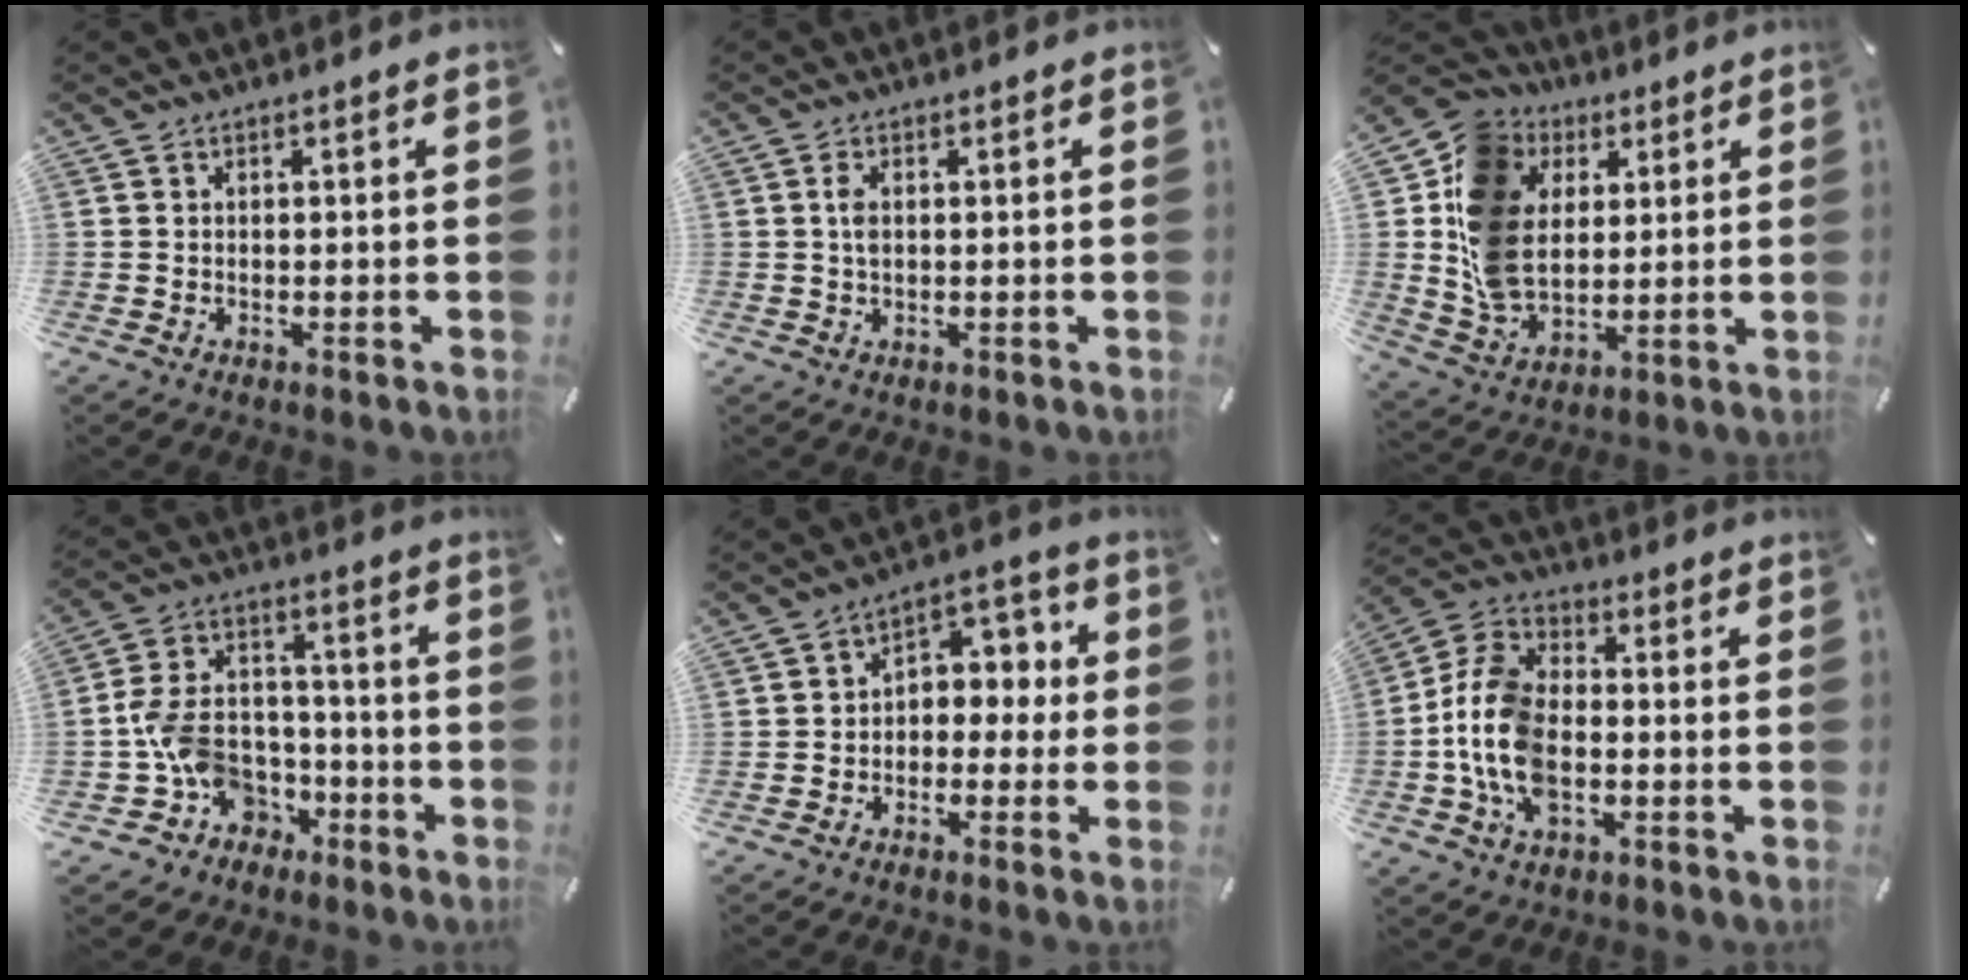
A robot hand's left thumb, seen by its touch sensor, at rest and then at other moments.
{"total": 2.4, "force": [0.4, 1.3, 2.0], "torque": [-0.042, 0.005, 0.005]}
{"total": 14.6, "force": [2.5, 12.3, 7.4], "torque": [-0.182, -0.015, 0.047]}
{"total": 12.8, "force": [-4.4, 10.6, 5.7], "torque": [-0.118, 0.029, -0.071]}
{"total": 5.7, "force": [-1.6, 4.9, 2.3], "torque": [-0.019, 0.014, -0.039]}
{"total": 12.8, "force": [-3.4, 8.4, 9.0], "torque": [-0.214, 0.007, -0.065]}